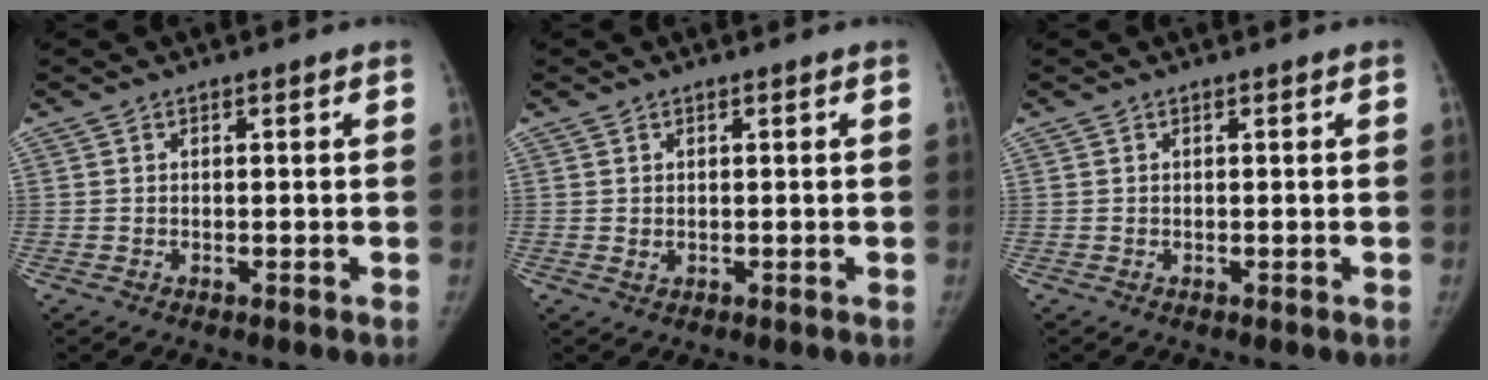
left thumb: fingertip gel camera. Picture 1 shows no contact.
{"total": 0.9, "force": [0.2, 0.7, 0.5], "torque": [-0.009, -0.002, 0.006]}
{"total": 0.0}